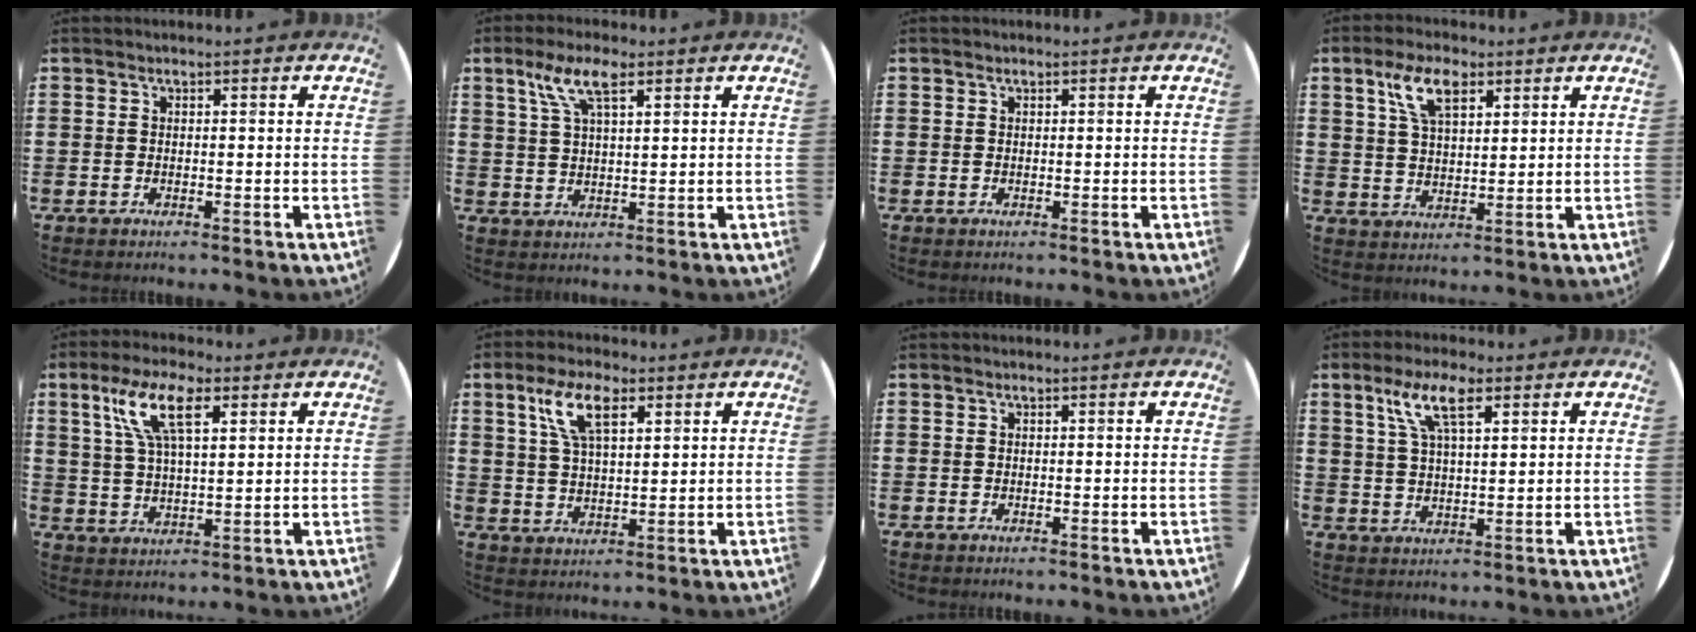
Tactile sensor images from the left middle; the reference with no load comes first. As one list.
[{"total": 6.0, "force": [3.5, 2.0, 4.5], "torque": [-0.098, 0.011, 0.061]}, {"total": 0.0}, {"total": 6.8, "force": [3.9, 3.1, 4.6], "torque": [-0.102, 0.013, 0.070]}, {"total": 8.8, "force": [4.6, 3.2, 6.7], "torque": [-0.147, 0.013, 0.081]}, {"total": 7.6, "force": [4.1, 3.1, 5.6], "torque": [-0.122, 0.014, 0.072]}, {"total": 0.0}, {"total": 6.7, "force": [3.8, 2.2, 5.0], "torque": [-0.103, 0.008, 0.064]}]